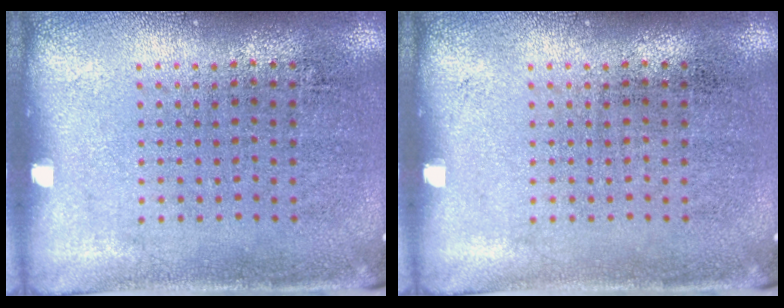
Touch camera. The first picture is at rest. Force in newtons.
{"total": 0.0}